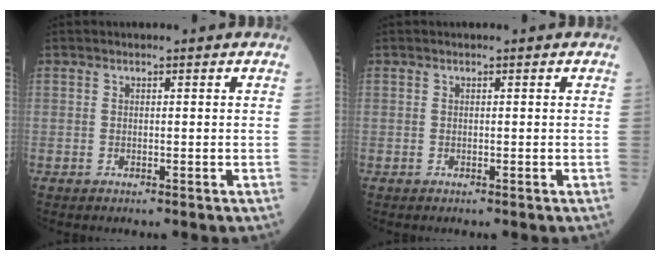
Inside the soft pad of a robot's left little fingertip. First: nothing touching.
{"total": 0.0}